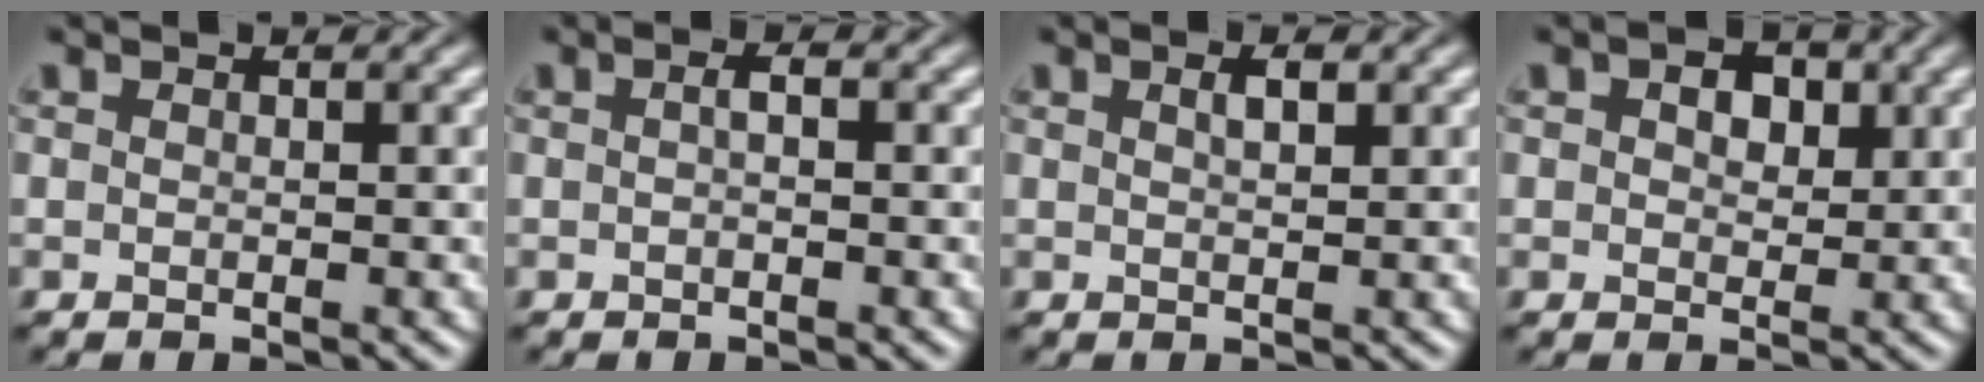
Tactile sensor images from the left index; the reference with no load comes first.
{"total": 0.9, "force": [-0.1, 0.2, 0.9], "torque": [-0.018, 0.002, 0.000]}
{"total": 1.4, "force": [0.7, 0.4, 1.1], "torque": [-0.019, 0.003, 0.012]}
{"total": 2.7, "force": [0.9, 1.9, 1.8], "torque": [-0.028, 0.002, 0.011]}